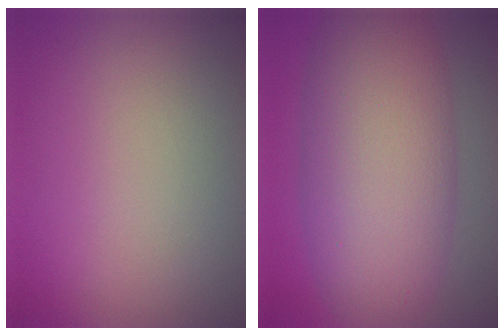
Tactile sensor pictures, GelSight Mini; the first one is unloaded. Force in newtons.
{"total": 10.5, "press": 10.5, "slide": 0.2}